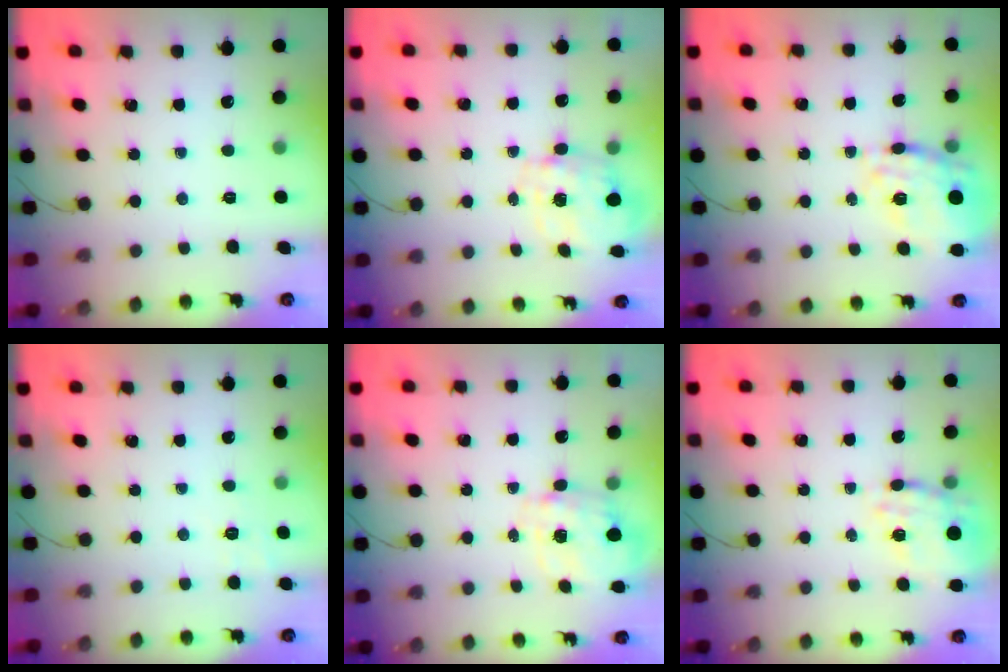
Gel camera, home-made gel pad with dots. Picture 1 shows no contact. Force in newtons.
{"total": 2.7, "press": 2.6, "slide": 0.8}
{"total": 20.5, "press": 20.2, "slide": 3.8}
{"total": 1.8, "press": 0.5, "slide": 1.7}
{"total": 2.5, "press": 2.3, "slide": 1.0}
{"total": 15.3, "press": 15.0, "slide": 2.9}